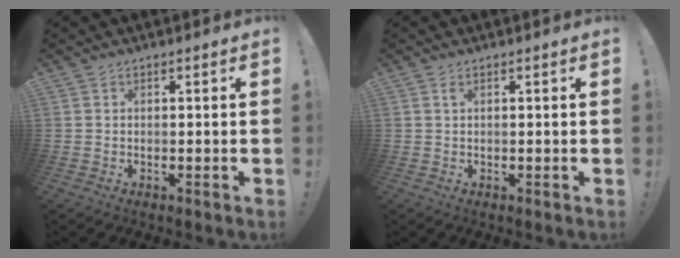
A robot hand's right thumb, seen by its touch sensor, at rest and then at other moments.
{"total": 0.9, "force": [0.4, 0.1, 0.8], "torque": [-0.009, -0.001, 0.004]}